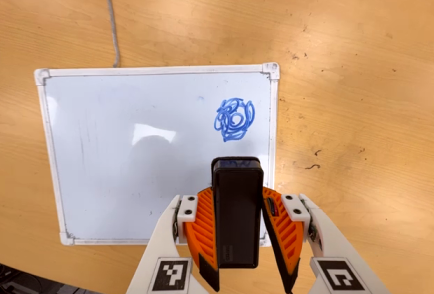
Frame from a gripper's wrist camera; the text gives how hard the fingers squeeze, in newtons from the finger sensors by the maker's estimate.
{"total": 4.5, "left": 3.6, "right": 5.5}